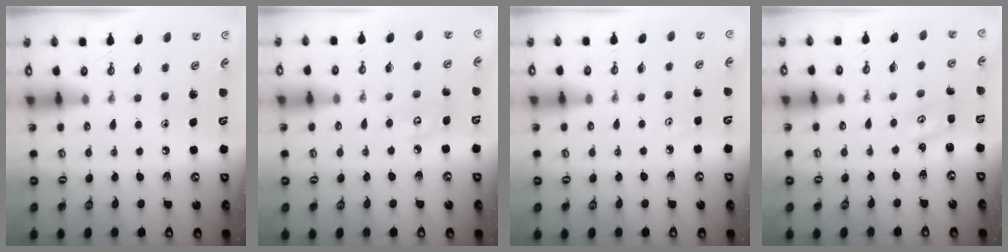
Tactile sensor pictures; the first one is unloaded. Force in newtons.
{"total": 5.7, "press": 5.7, "slide": 0.5}
{"total": 2.6, "press": 2.6, "slide": 0.5}
{"total": 1.8, "press": 1.8, "slide": 0.3}